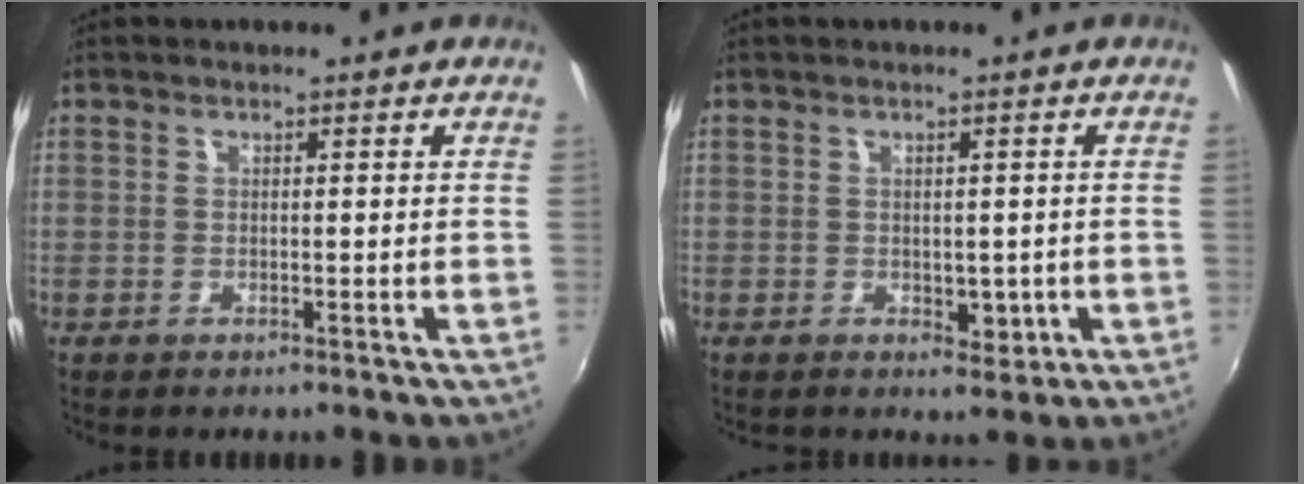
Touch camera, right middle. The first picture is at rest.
{"total": 2.8, "force": [-0.5, 2.3, 1.5], "torque": [-0.019, -0.002, -0.001]}